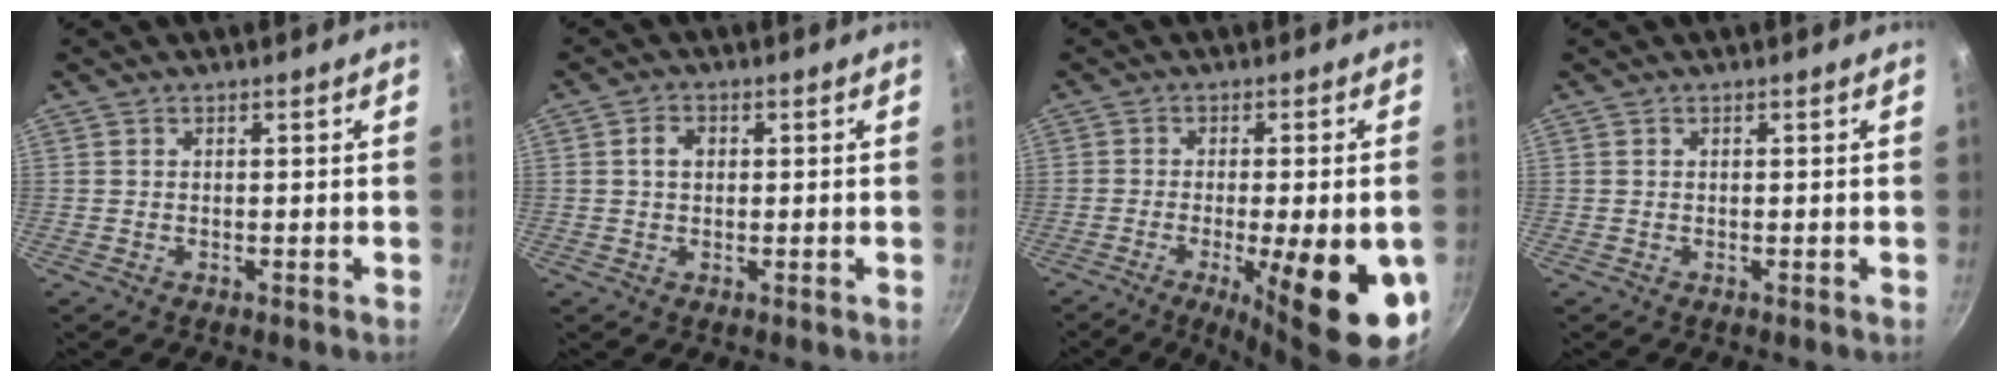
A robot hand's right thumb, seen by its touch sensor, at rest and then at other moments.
{"total": 3.0, "force": [0.5, 2.2, 1.9], "torque": [-0.022, 0.005, 0.007]}
{"total": 18.5, "force": [-6.0, 5.1, 16.8], "torque": [-0.211, -0.001, -0.076]}
{"total": 0.0}